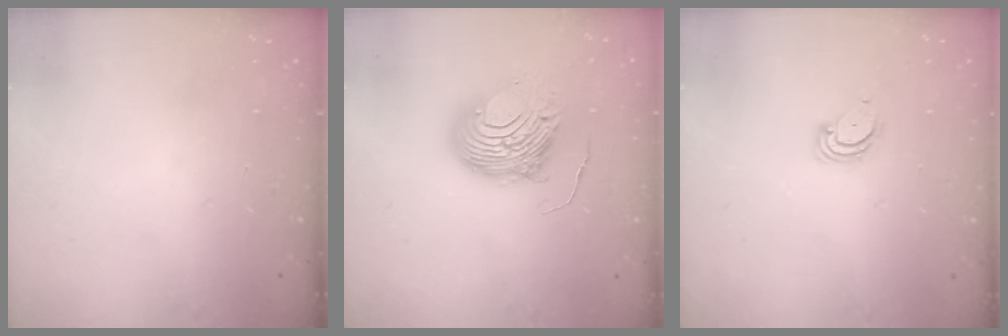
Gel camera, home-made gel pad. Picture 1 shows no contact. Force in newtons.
{"total": 10.9, "press": 10.8, "slide": 1.3}
{"total": 3.3, "press": 3.3, "slide": 0.3}